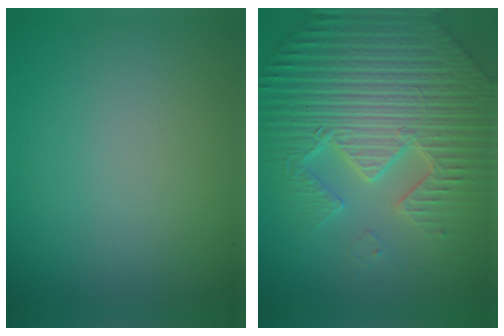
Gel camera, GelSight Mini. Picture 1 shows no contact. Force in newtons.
{"total": 7.5, "press": 7.2, "slide": 1.8}